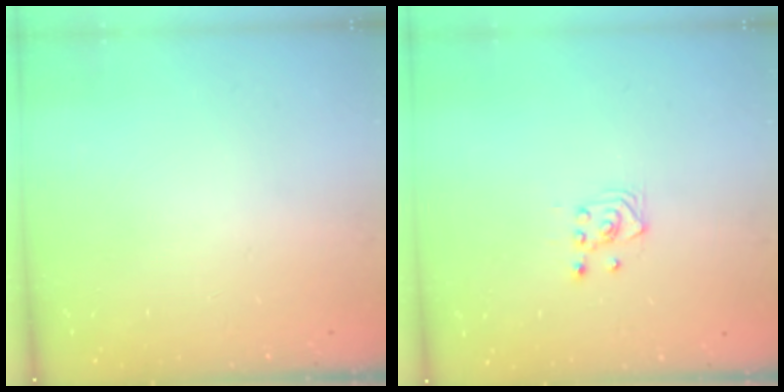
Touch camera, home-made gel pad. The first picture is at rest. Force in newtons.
{"total": 3.4, "press": 3.0, "slide": 1.5}